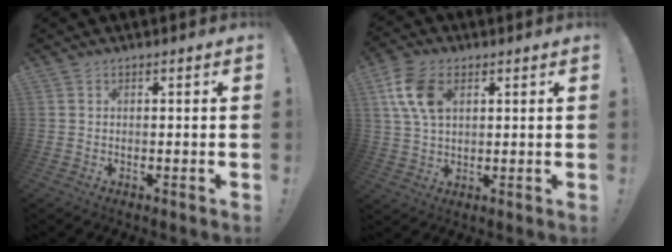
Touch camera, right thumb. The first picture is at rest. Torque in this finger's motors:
{"motor_torque": [0.82, 2.13, 1.01, 0.05, 0.03]}